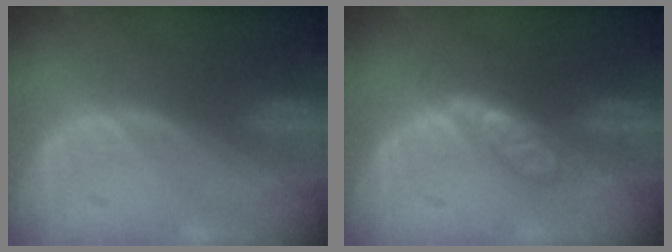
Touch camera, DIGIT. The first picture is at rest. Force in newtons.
{"total": 4.5, "press": 4.0, "slide": 2.0}